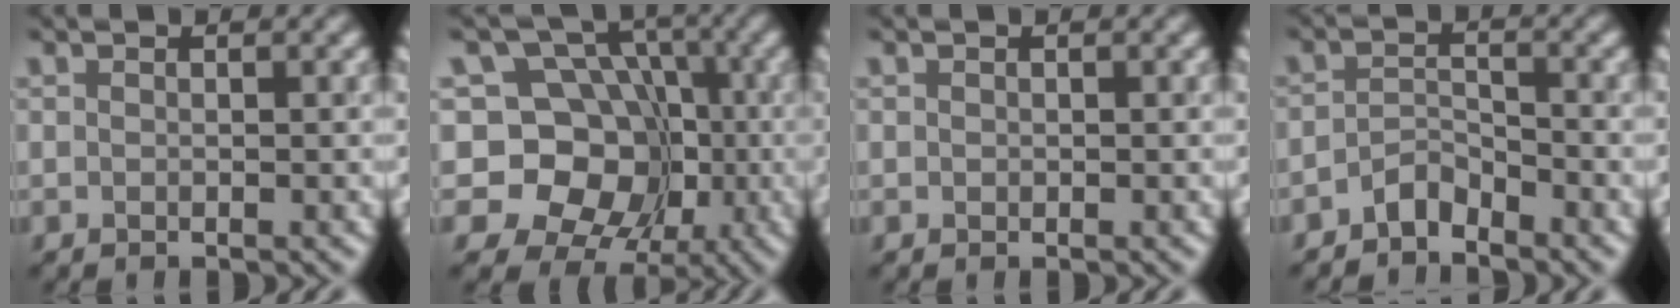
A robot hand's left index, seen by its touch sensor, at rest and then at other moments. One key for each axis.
{"total": 11.3, "fx": -0.6, "fy": 10.3, "fz": 4.8, "tx": -0.066, "ty": 0.050, "tz": -0.048}
{"total": 0.0}
{"total": 2.0, "fx": -1.8, "fy": 0.5, "fz": 0.5, "tx": -0.009, "ty": 0.014, "tz": -0.037}